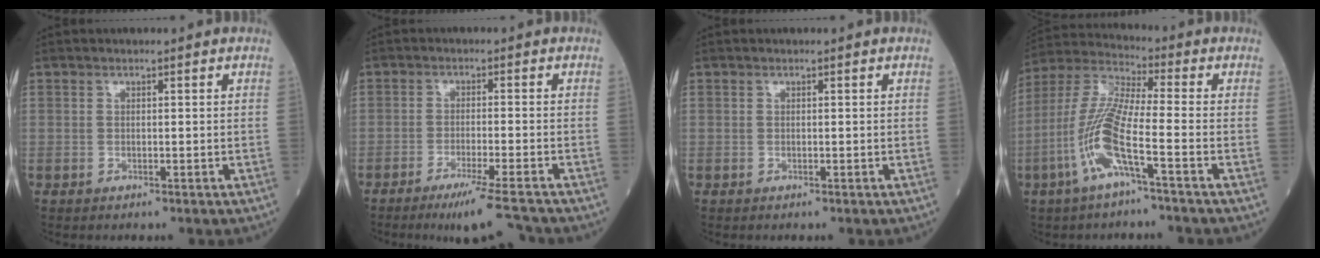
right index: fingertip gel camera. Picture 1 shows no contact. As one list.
[{"total": 7.3, "force": [-6.0, -0.8, 4.1], "torque": [-0.058, -0.022, -0.099]}, {"total": 0.0}, {"total": 11.2, "force": [-4.1, 0.7, 10.4], "torque": [-0.231, 0.003, -0.091]}]